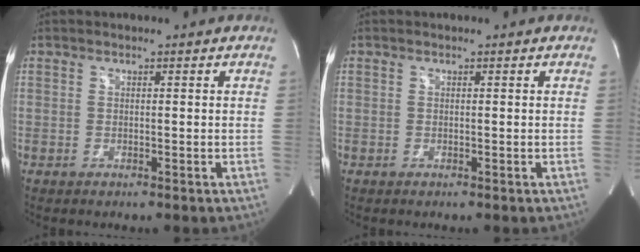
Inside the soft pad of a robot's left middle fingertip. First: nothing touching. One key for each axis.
{"total": 0.0}